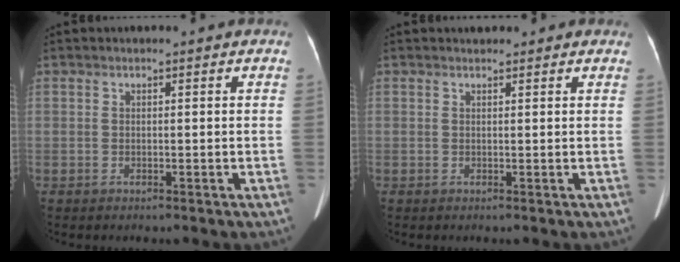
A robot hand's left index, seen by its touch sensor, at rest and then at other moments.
{"total": 1.5, "force": [1.1, 0.9, 0.1], "torque": [0.003, 0.016, 0.013]}